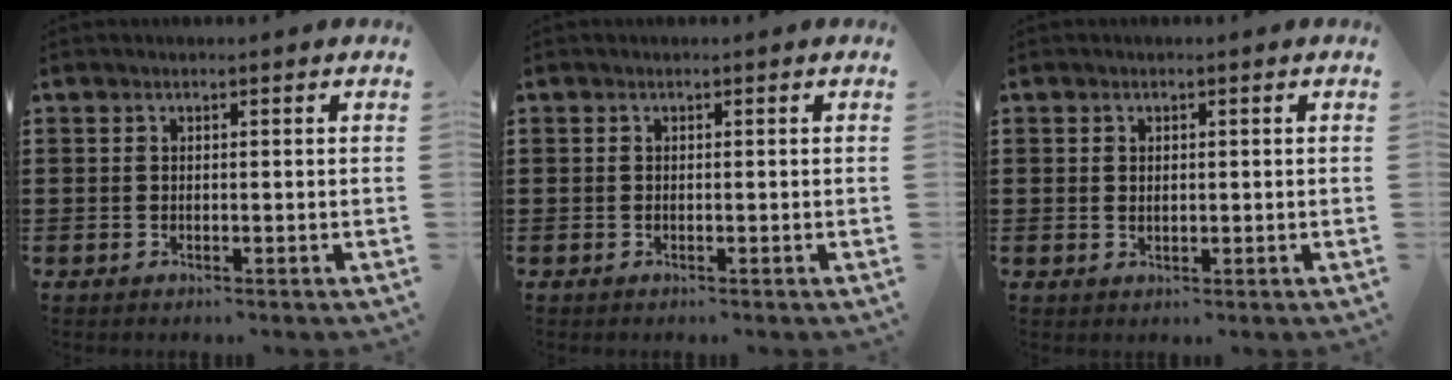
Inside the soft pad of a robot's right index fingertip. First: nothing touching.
{"total": 0.0}
{"total": 0.9, "force": [0.3, 0.6, 0.6], "torque": [-0.013, 0.006, 0.005]}